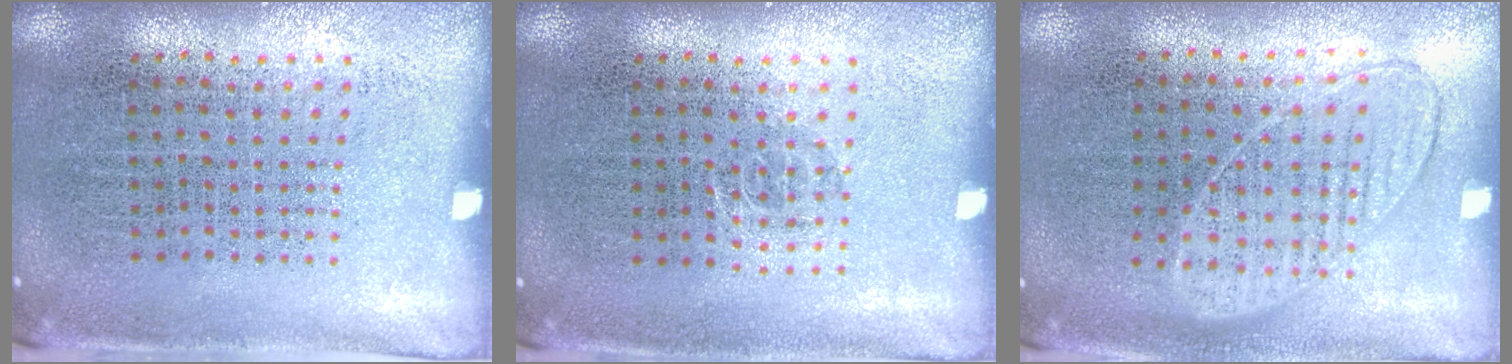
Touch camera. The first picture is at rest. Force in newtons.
{"total": 0.6, "press": 0.4, "slide": 0.4}
{"total": 1.0, "press": 0.9, "slide": 0.4}